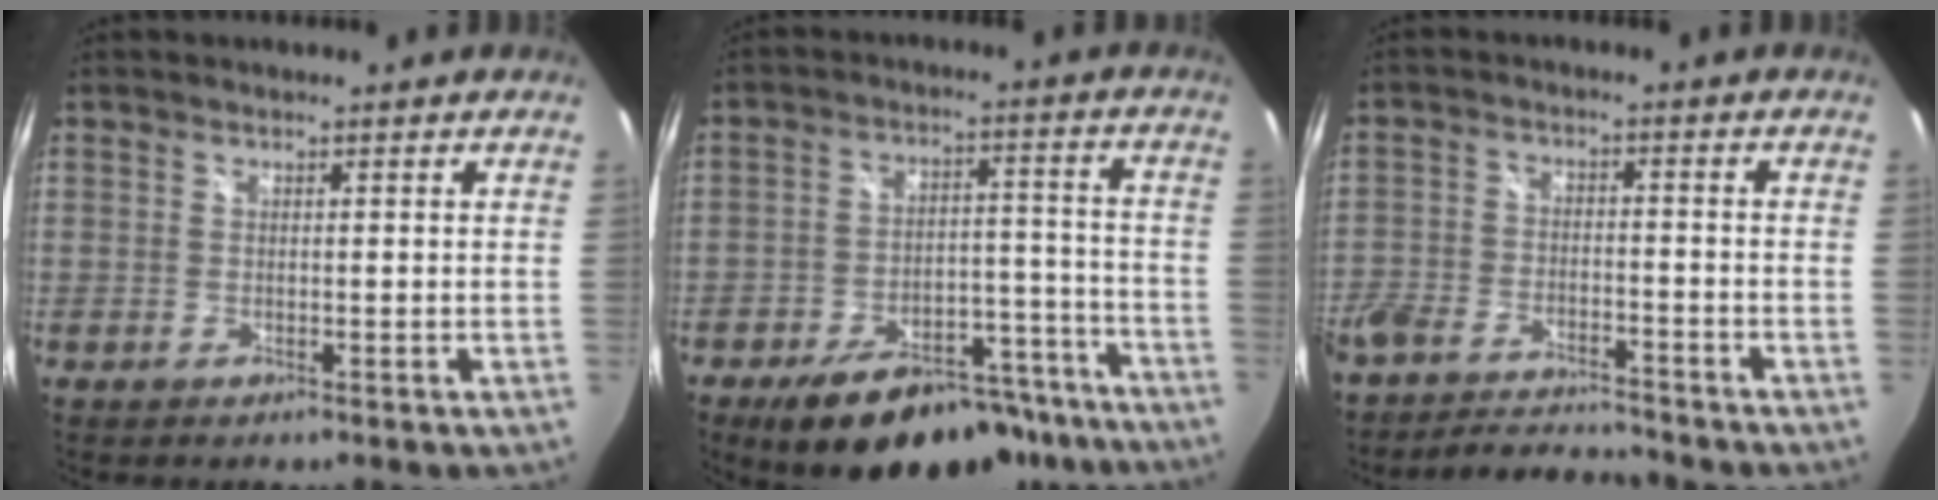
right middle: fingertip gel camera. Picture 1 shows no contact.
{"total": 19.2, "force": [-14.8, 8.3, 9.0], "torque": [-0.154, 0.024, -0.189]}
{"total": 12.1, "force": [-10.8, 3.3, 4.2], "torque": [-0.116, -0.010, -0.182]}